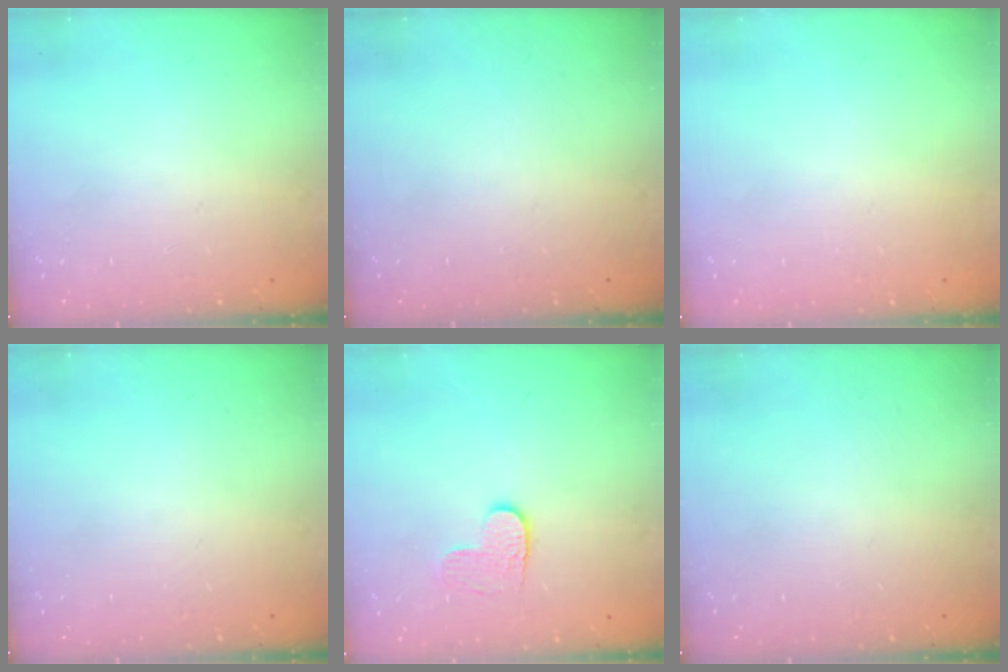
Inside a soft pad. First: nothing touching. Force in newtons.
{"total": 0.0}
{"total": 0.6, "press": 0.6, "slide": 0.2}
{"total": 0.0}
{"total": 4.7, "press": 4.7, "slide": 0.2}
{"total": 0.0}